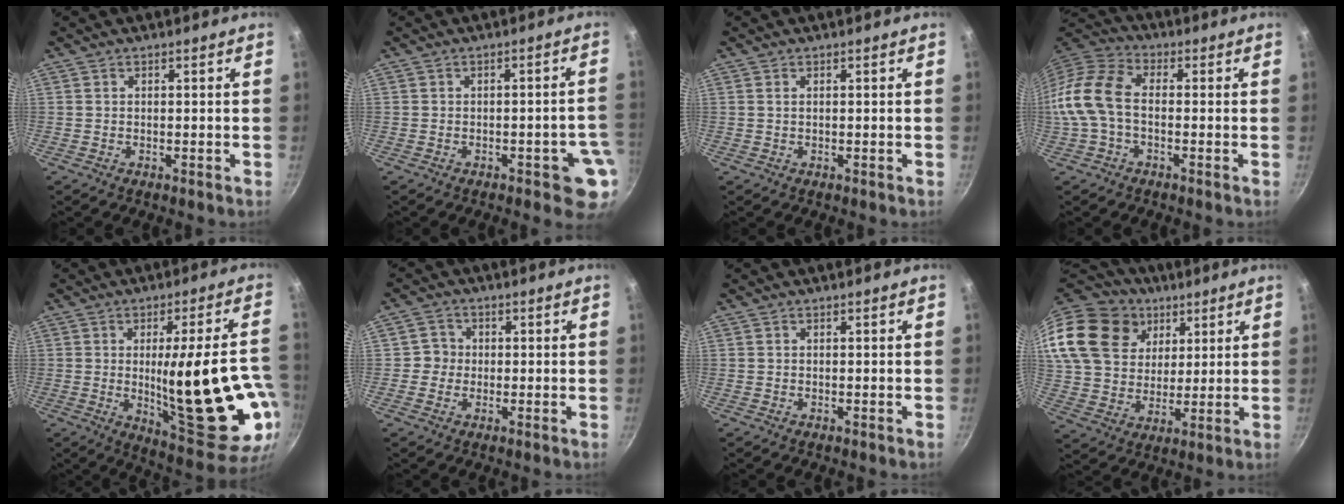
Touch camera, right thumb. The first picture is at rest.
{"total": 6.0, "force": [-2.0, 2.6, 5.0], "torque": [-0.029, 0.022, -0.020]}
{"total": 0.5, "force": [0.1, 0.3, 0.4], "torque": [-0.008, 0.001, 0.002]}
{"total": 12.7, "force": [-1.3, 7.9, 9.9], "torque": [-0.197, 0.037, -0.044]}
{"total": 24.7, "force": [-3.8, 6.7, 23.4], "torque": [-0.304, -0.012, -0.030]}
{"total": 3.3, "force": [-0.2, 3.2, 0.6], "torque": [0.016, 0.006, -0.012]}
{"total": 0.0}
{"total": 26.3, "force": [13.0, 19.2, 12.4], "torque": [-0.258, 0.006, 0.248]}